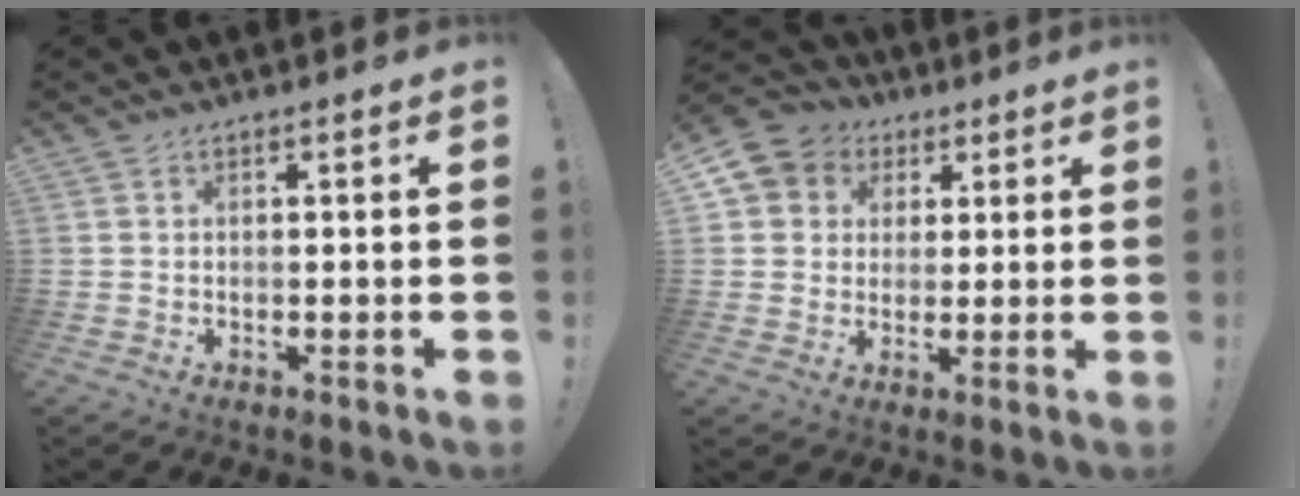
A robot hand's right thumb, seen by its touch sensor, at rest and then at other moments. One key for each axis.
{"total": 8.0, "fx": 2.4, "fy": 7.4, "fz": 2.0, "tx": -0.026, "ty": -0.009, "tz": 0.052}